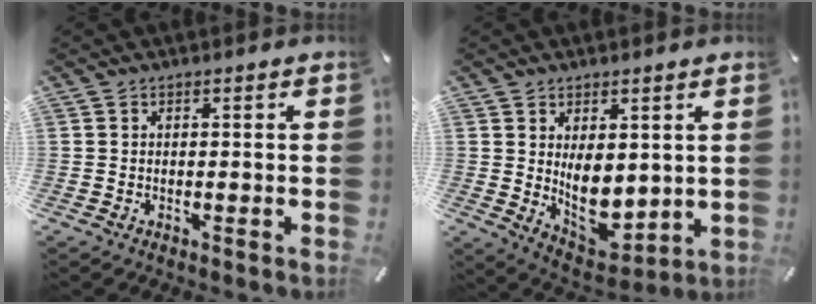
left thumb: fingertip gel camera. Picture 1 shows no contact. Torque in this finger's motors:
{"motor_torque": [2.53, 2.48, 0.49, -0.36, 0.17]}